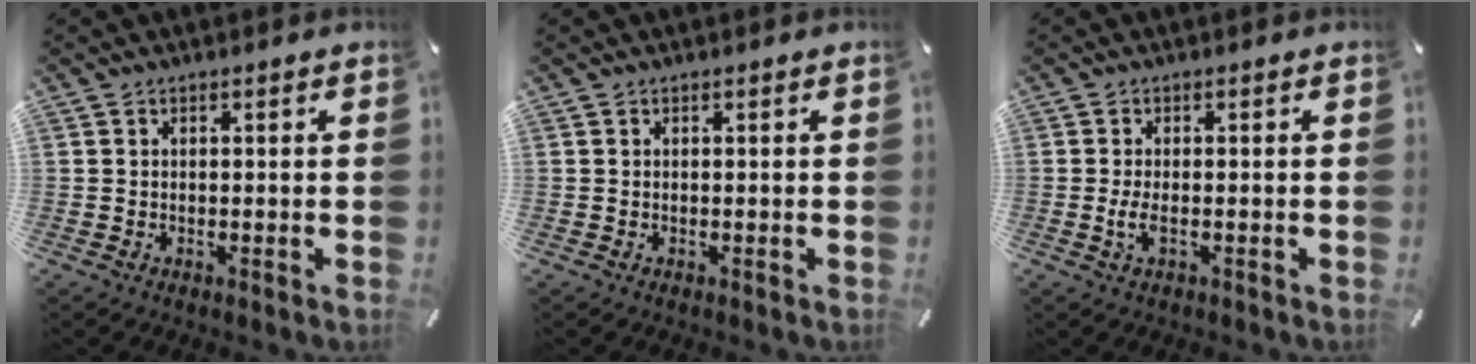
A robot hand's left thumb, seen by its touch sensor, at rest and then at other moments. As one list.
[{"total": 0.0}, {"total": 3.0, "force": [-0.7, 0.9, 2.8], "torque": [-0.060, -0.004, -0.016]}]